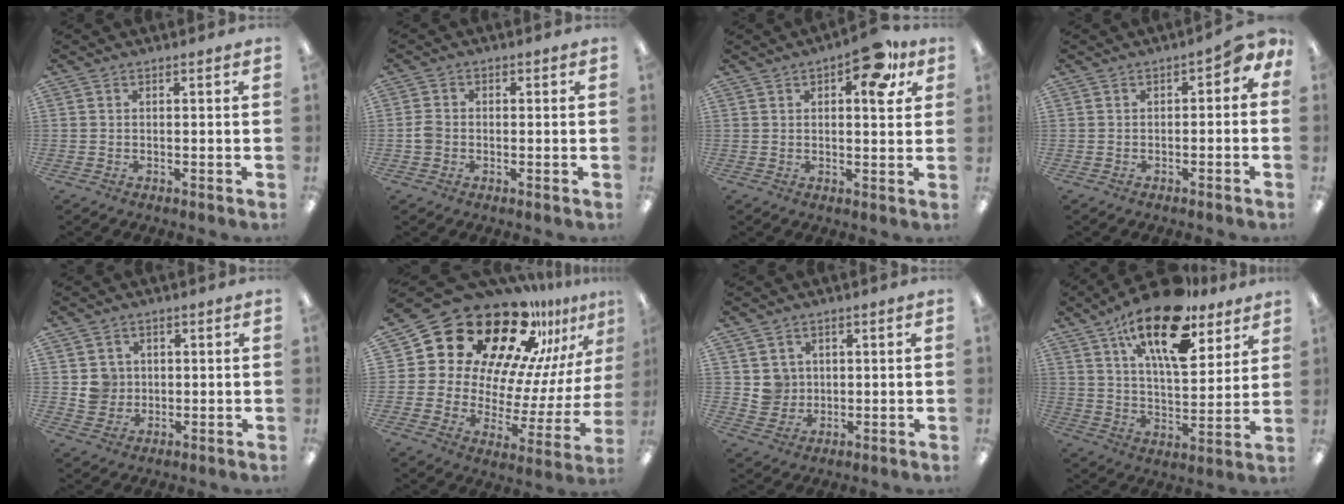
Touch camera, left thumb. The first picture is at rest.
{"total": 3.1, "force": [-0.6, 2.7, 1.5], "torque": [-0.017, 0.005, -0.013]}
{"total": 12.8, "force": [6.0, 6.1, 9.6], "torque": [-0.110, -0.020, 0.092]}
{"total": 2.7, "force": [-0.9, 1.8, 1.9], "torque": [-0.028, 0.008, -0.019]}
{"total": 5.6, "force": [0.7, 5.5, 0.9], "torque": [-0.007, 0.004, 0.013]}
{"total": 26.3, "force": [19.9, 13.0, 11.2], "torque": [-0.185, -0.147, 0.361]}
{"total": 5.4, "force": [1.7, 5.1, 0.2], "torque": [-0.001, -0.002, 0.031]}
{"total": 21.4, "force": [13.4, 8.8, 14.1], "torque": [-0.232, -0.069, 0.225]}